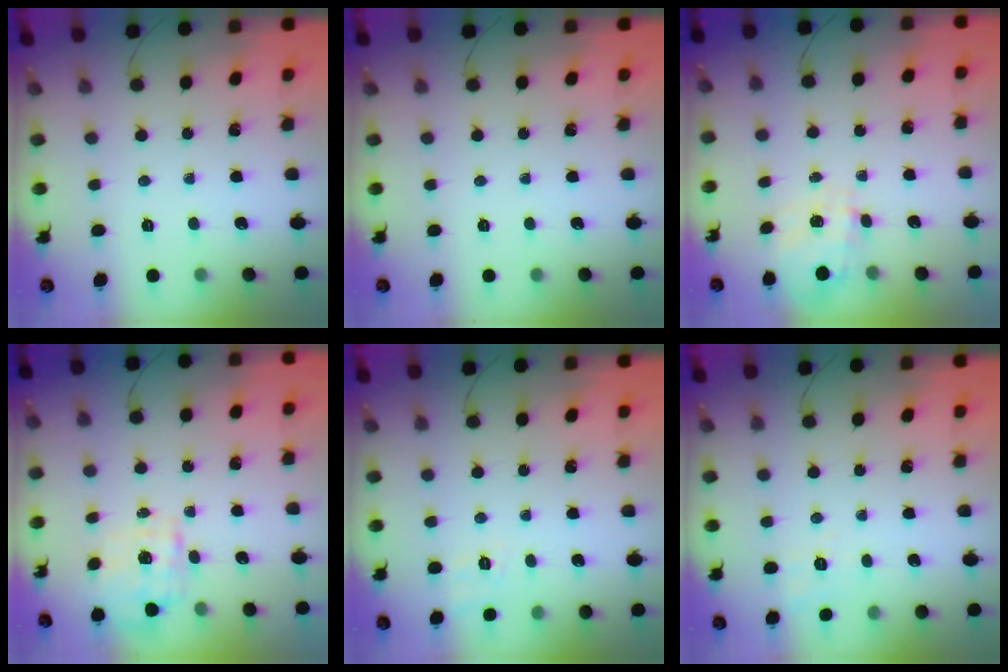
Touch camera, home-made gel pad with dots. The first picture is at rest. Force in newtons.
{"total": 0.0}
{"total": 0.7, "press": 0.4, "slide": 0.6}
{"total": 1.8, "press": 1.7, "slide": 0.6}
{"total": 2.5, "press": 1.8, "slide": 1.8}
{"total": 2.8, "press": 2.1, "slide": 1.9}